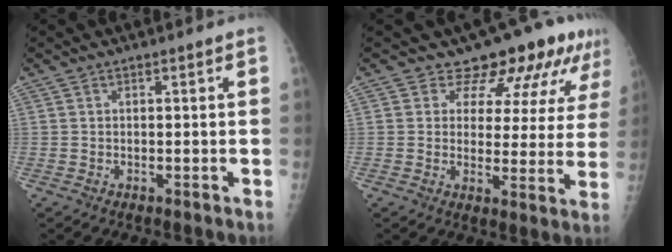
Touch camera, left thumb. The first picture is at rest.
{"total": 13.0, "force": [10.3, 6.4, 4.5], "torque": [-0.012, -0.054, 0.107]}